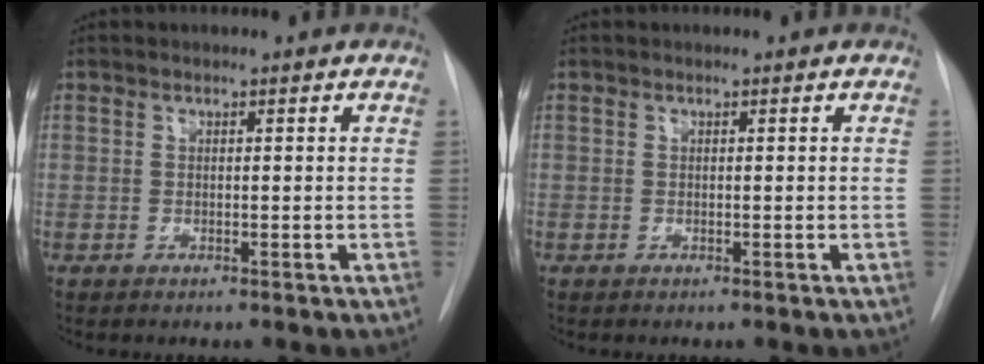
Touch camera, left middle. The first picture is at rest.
{"total": 0.0}